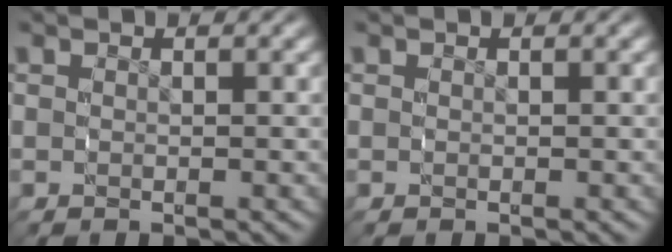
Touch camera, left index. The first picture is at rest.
{"total": 0.0}